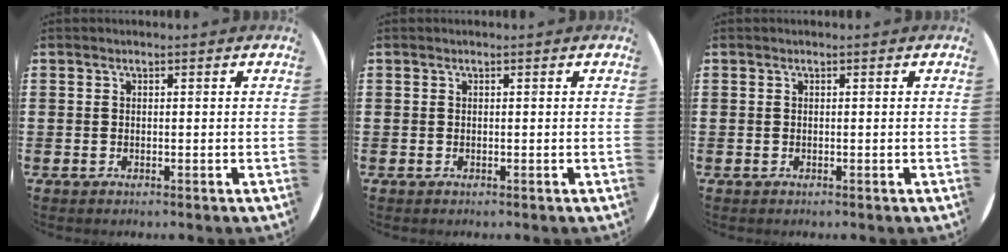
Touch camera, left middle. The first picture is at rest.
{"total": 0.0}
{"total": 0.0}